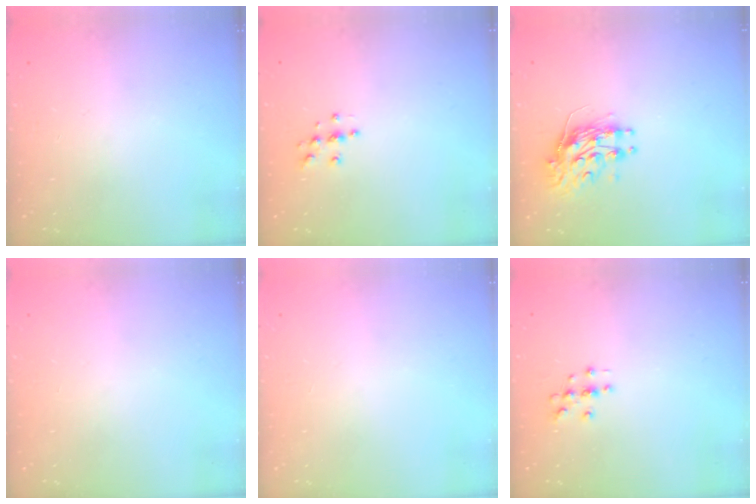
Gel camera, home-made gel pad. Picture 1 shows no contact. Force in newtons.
{"total": 5.2, "press": 5.1, "slide": 0.5}
{"total": 9.6, "press": 9.6, "slide": 0.3}
{"total": 0.0}
{"total": 0.0}
{"total": 2.9, "press": 2.9, "slide": 0.3}